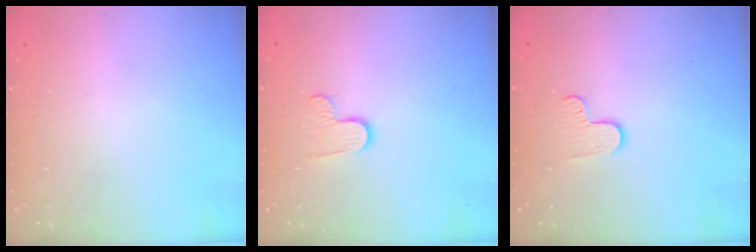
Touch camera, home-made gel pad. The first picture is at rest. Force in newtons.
{"total": 5.5, "press": 5.5, "slide": 0.4}
{"total": 5.5, "press": 5.4, "slide": 0.6}